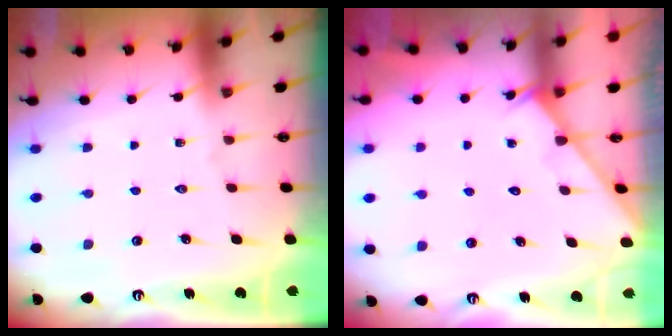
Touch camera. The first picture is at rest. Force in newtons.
{"total": 2.4, "press": 2.4, "slide": 0.2}